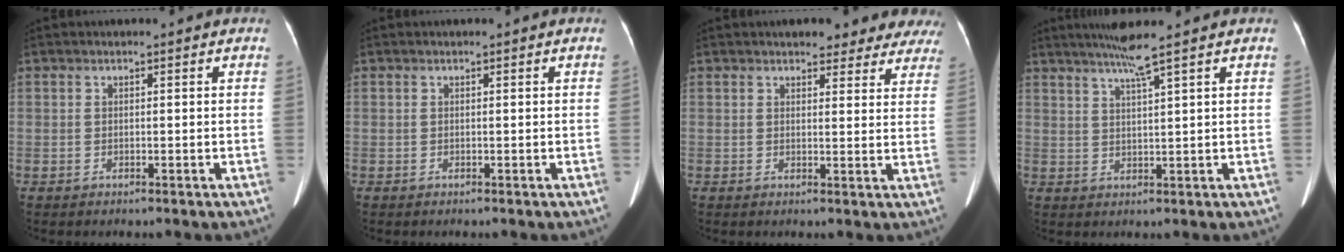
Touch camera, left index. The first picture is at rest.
{"total": 0.0}
{"total": 11.2, "force": [10.0, 3.8, 3.2], "torque": [0.004, -0.003, 0.091]}
{"total": 4.2, "force": [3.0, -1.4, 2.6], "torque": [-0.049, -0.001, 0.058]}